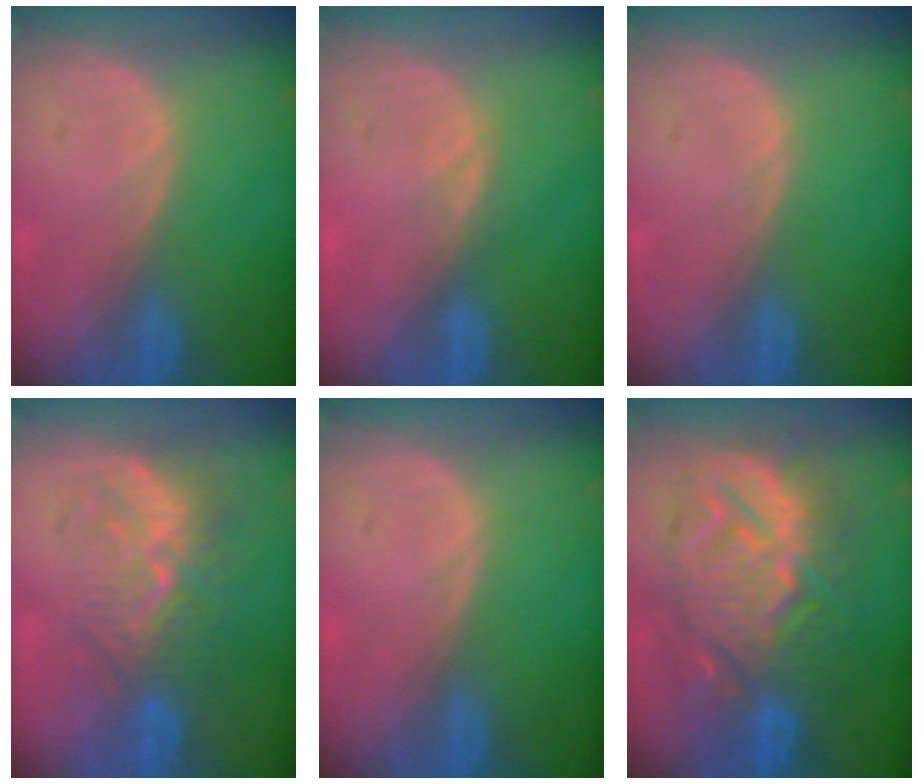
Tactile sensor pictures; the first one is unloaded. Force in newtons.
{"total": 1.4, "press": 1.4, "slide": 0.3}
{"total": 0.0}
{"total": 8.7, "press": 8.2, "slide": 2.9}
{"total": 0.0}
{"total": 14.0, "press": 13.9, "slide": 1.4}